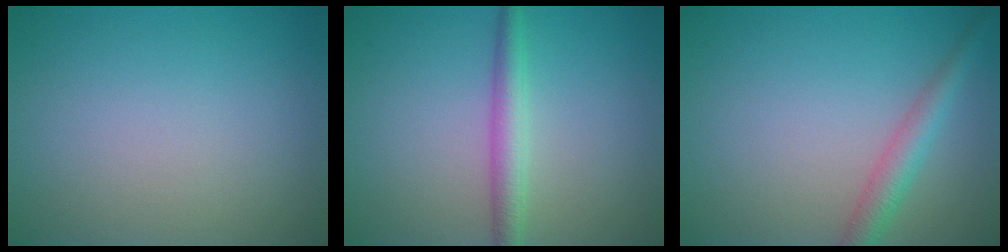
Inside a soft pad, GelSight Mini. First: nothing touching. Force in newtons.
{"total": 2.8, "press": 2.8, "slide": 0.0}
{"total": 2.8, "press": 2.8, "slide": 0.2}